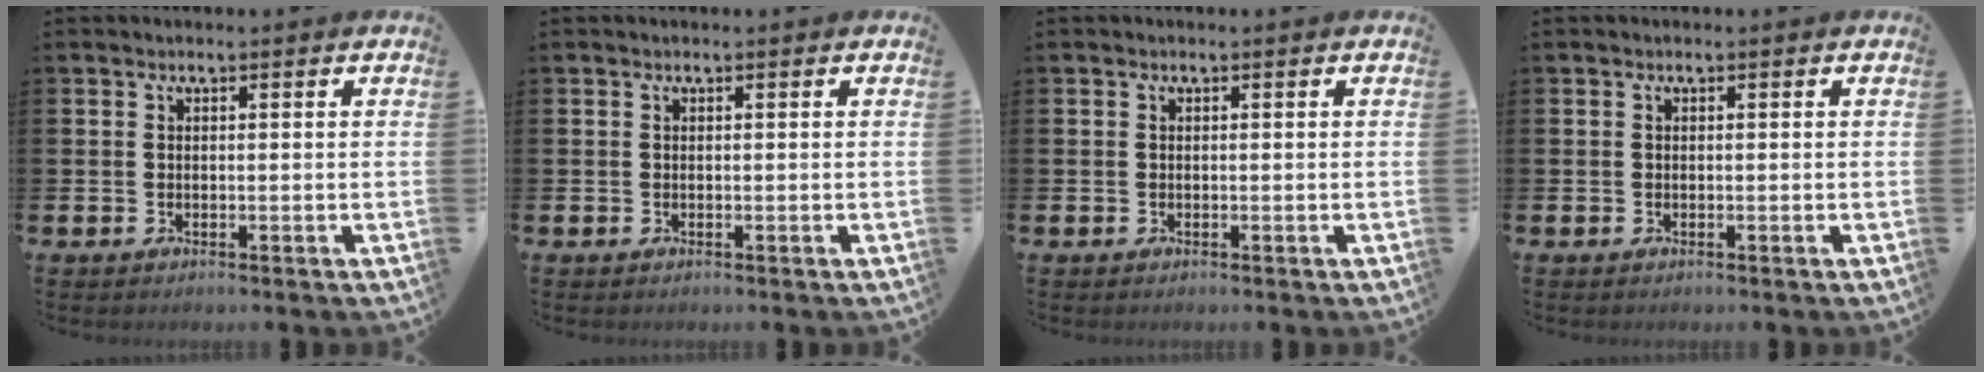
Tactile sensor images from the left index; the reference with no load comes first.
{"total": 0.0}
{"total": 0.0}
{"total": 0.0}